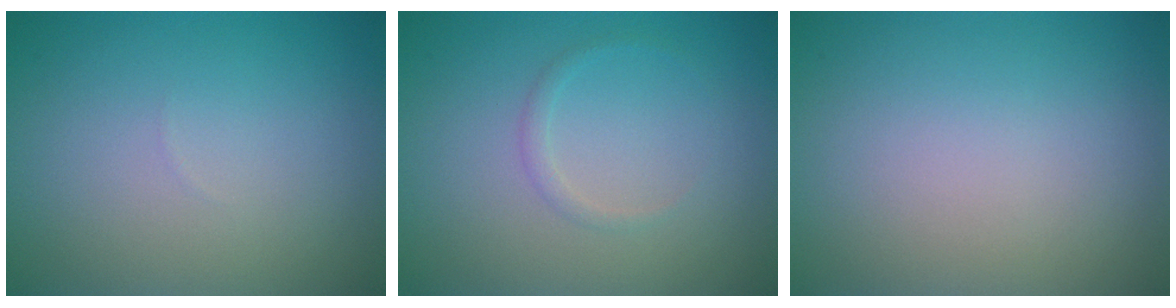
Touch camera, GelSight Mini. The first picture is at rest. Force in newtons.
{"total": 0.8, "press": 0.8, "slide": 0.0}
{"total": 0.0}